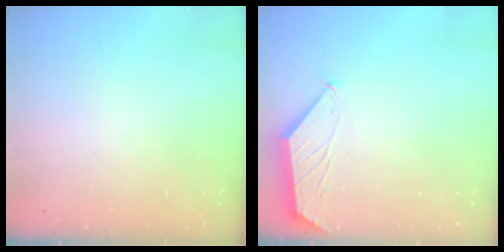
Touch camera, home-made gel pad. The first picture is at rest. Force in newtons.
{"total": 0.0}